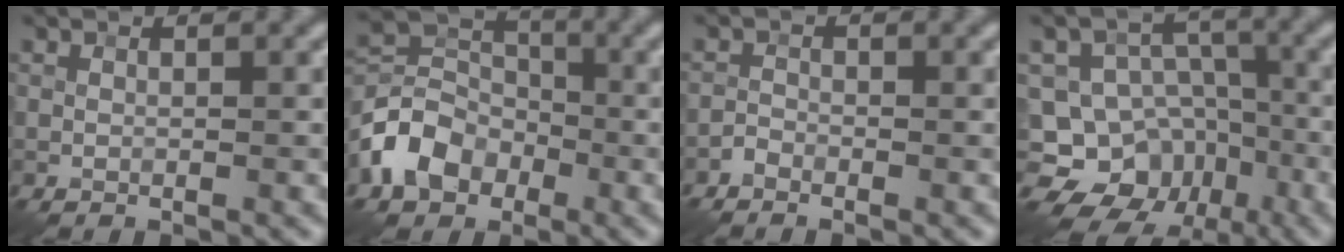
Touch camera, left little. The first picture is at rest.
{"total": 5.6, "force": [-2.7, 4.2, 2.5], "torque": [-0.047, 0.003, -0.066]}
{"total": 0.9, "force": [-0.9, 0.2, 0.2], "torque": [-0.003, 0.005, -0.021]}
{"total": 11.5, "force": [-6.1, 9.0, 3.8], "torque": [-0.055, 0.007, -0.107]}